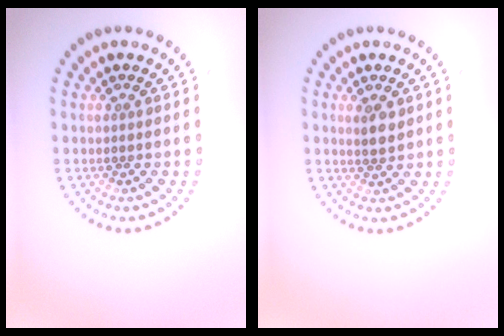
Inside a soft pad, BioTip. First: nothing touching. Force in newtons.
{"total": 1.8, "press": 1.6, "slide": 0.7}